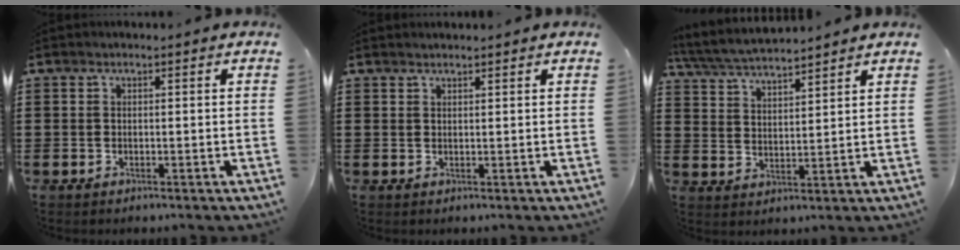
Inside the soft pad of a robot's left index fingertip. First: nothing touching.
{"total": 1.0, "force": [1.0, 0.1, 0.1], "torque": [-0.003, -0.001, 0.020]}
{"total": 5.1, "force": [5.0, 0.2, 1.3], "torque": [-0.046, -0.022, 0.087]}